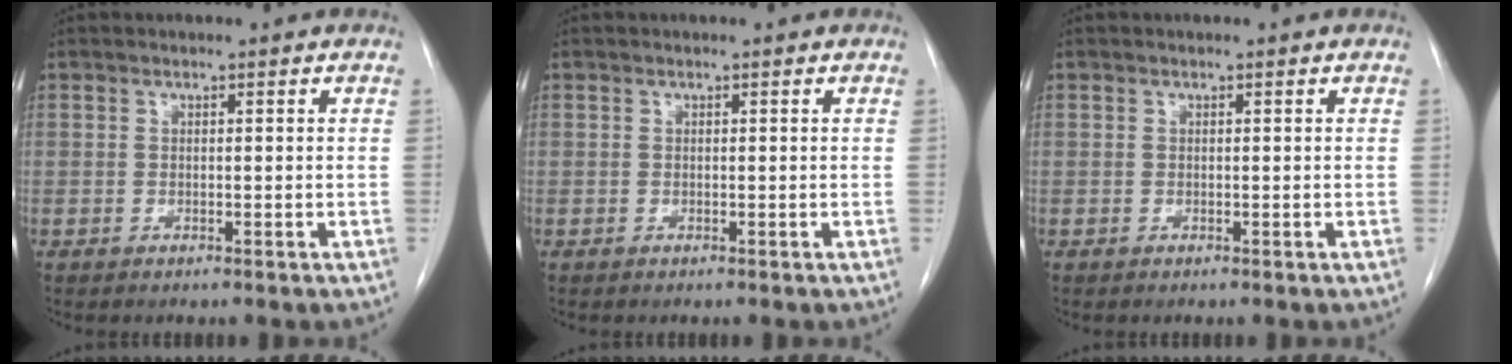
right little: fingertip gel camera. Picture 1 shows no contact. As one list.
[{"total": 0.0}, {"total": 0.0}]